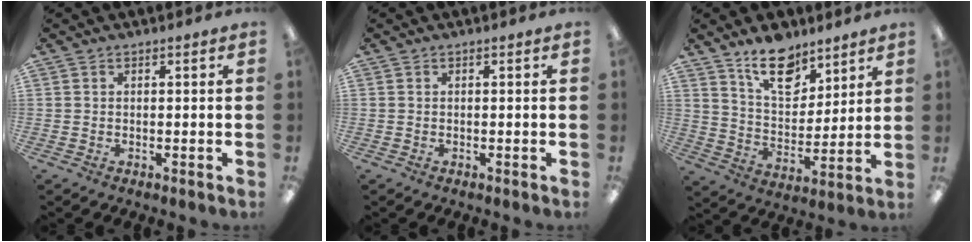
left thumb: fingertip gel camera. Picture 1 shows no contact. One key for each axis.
{"total": 0.0}
{"total": 14.3, "fx": 10.4, "fy": 7.2, "fz": 6.6, "tx": -0.088, "ty": -0.063, "tz": 0.186}